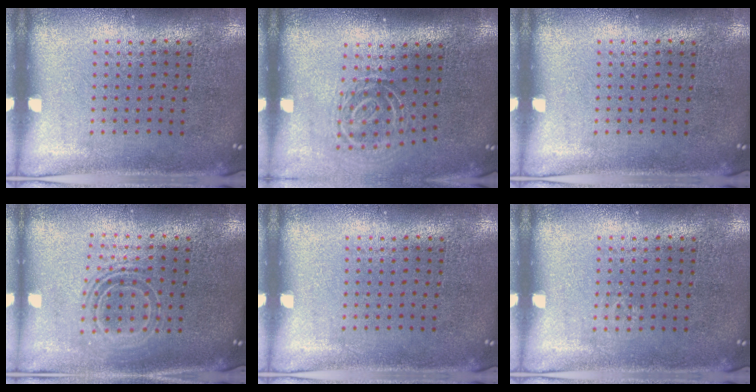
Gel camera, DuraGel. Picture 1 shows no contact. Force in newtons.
{"total": 1.8, "press": 1.2, "slide": 1.4}
{"total": 0.0}
{"total": 1.8, "press": 1.3, "slide": 1.1}
{"total": 0.0}
{"total": 0.5, "press": 0.5, "slide": 0.2}